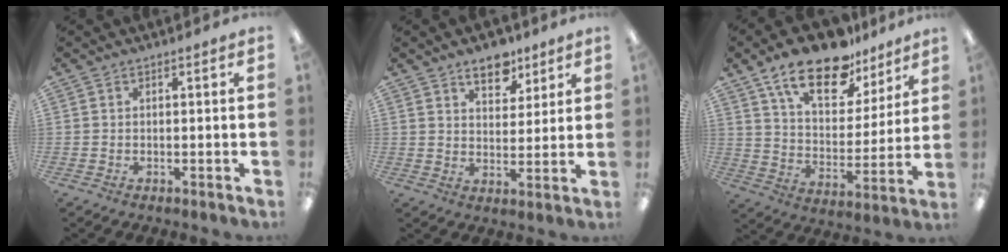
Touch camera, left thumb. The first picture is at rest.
{"total": 8.7, "force": [6.3, 4.5, 3.9], "torque": [-0.038, -0.035, 0.108]}
{"total": 18.7, "force": [13.1, 8.5, 10.2], "torque": [-0.174, -0.071, 0.227]}